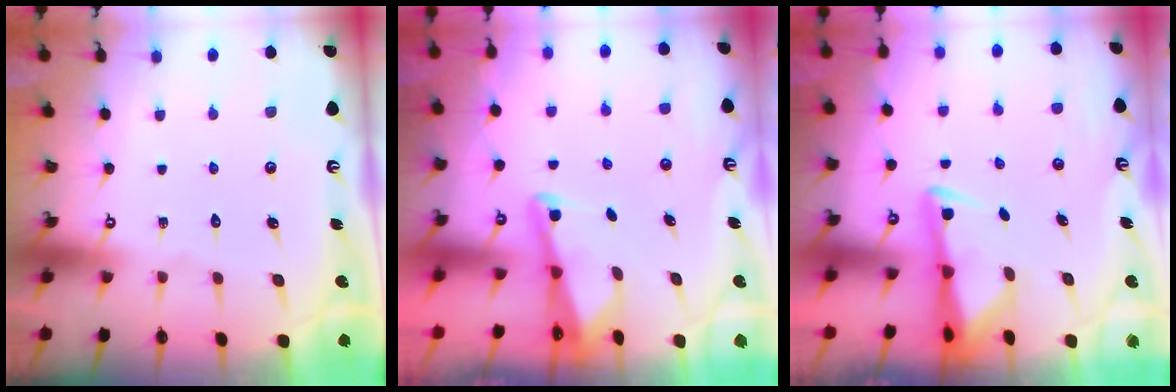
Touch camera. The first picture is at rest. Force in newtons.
{"total": 2.2, "press": 2.2, "slide": 0.3}
{"total": 2.8, "press": 2.8, "slide": 0.4}